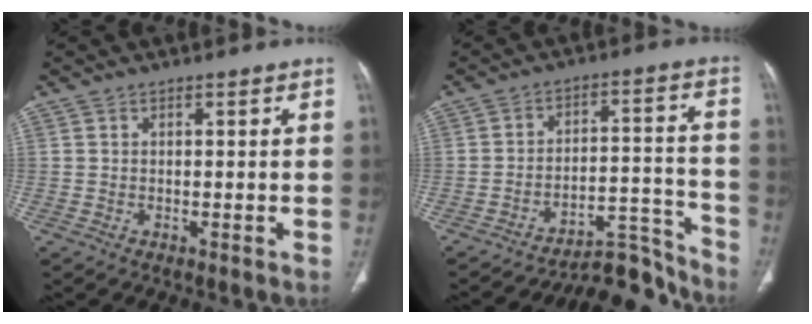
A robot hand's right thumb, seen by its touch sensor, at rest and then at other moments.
{"total": 10.6, "force": [-10.5, 1.4, 0.5], "torque": [0.016, 0.120, -0.165]}